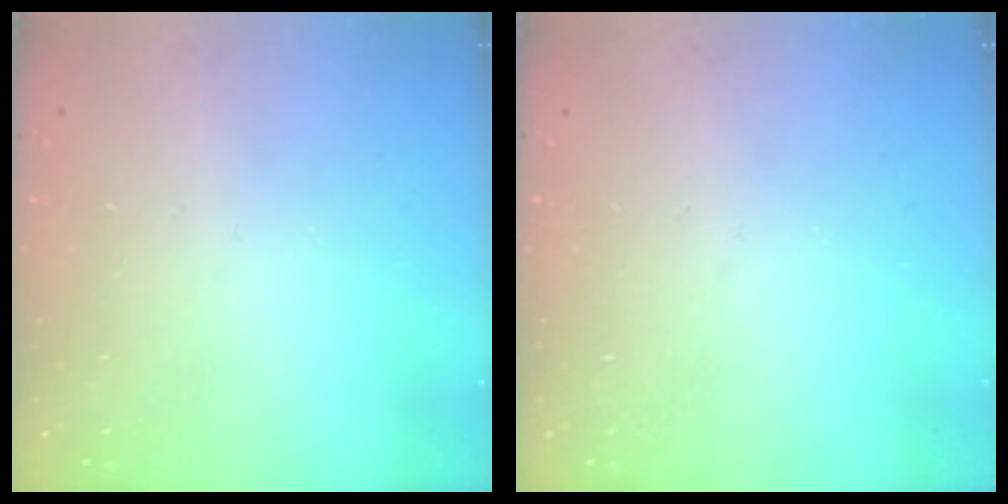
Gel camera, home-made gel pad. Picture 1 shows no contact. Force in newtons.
{"total": 0.0}